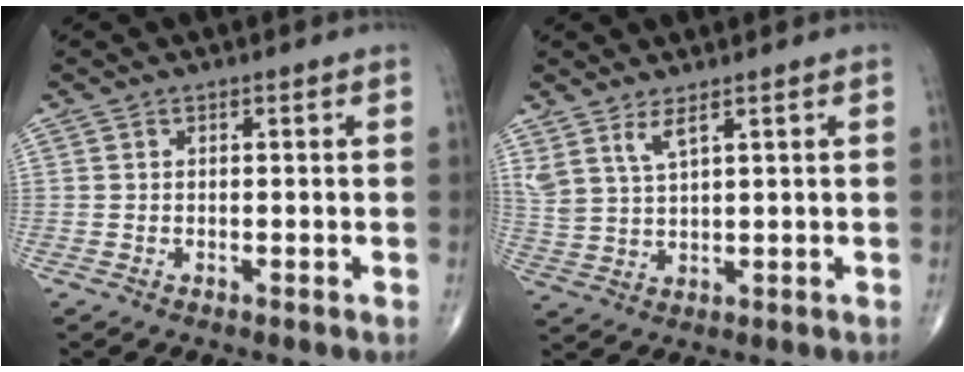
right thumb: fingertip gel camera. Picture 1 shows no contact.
{"total": 4.7, "force": [3.1, 1.0, 3.3], "torque": [-0.075, -0.021, 0.071]}